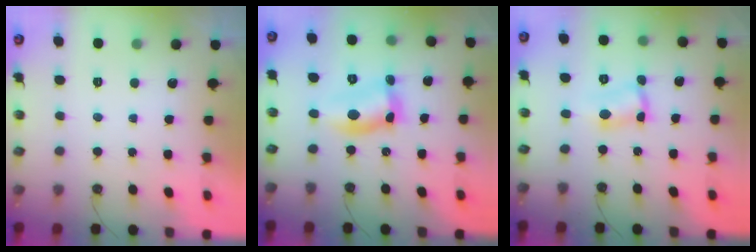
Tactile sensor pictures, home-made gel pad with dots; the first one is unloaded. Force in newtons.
{"total": 10.3, "press": 10.3, "slide": 1.1}
{"total": 2.8, "press": 2.8, "slide": 0.6}